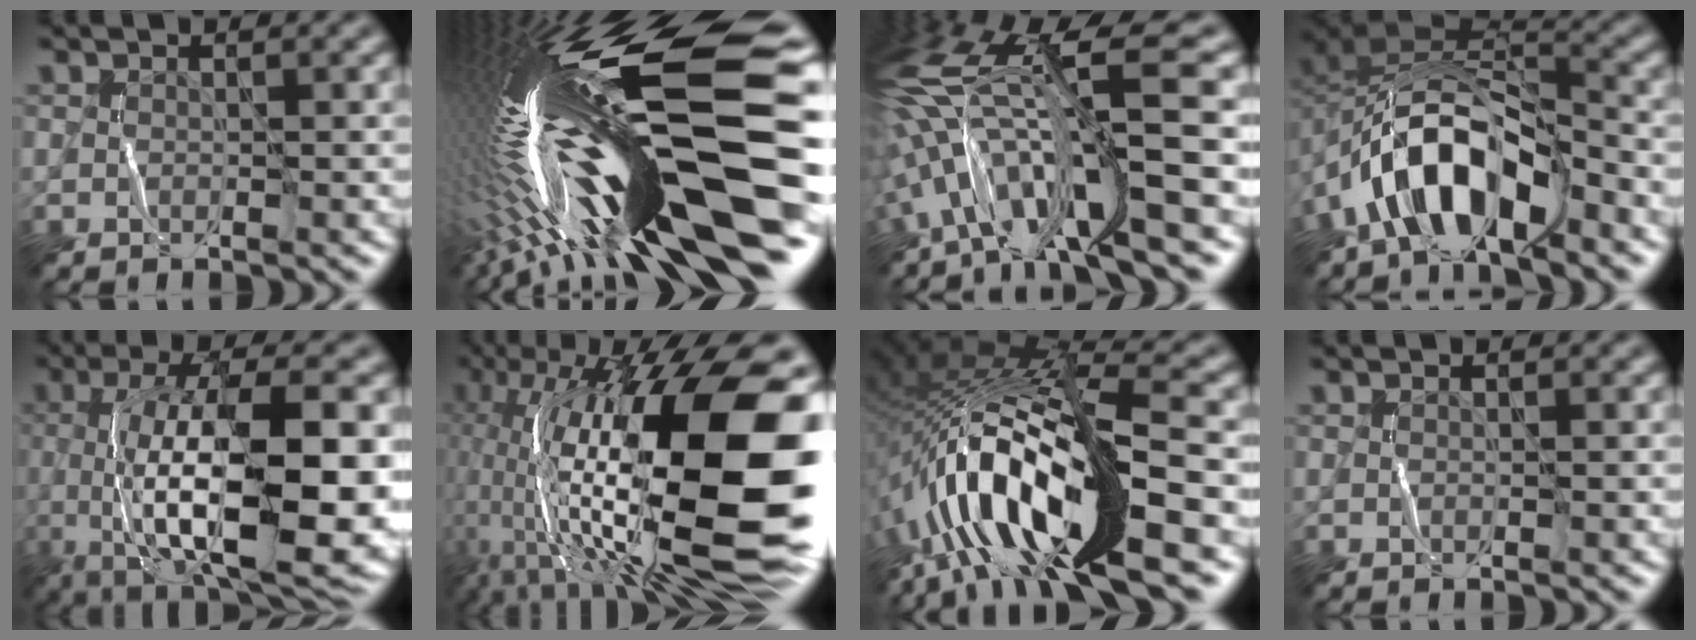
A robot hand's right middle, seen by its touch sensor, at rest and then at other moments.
{"total": 19.6, "force": [-2.7, 4.5, 18.9], "torque": [-0.338, -0.007, -0.056]}
{"total": 13.4, "force": [-1.1, 2.8, 13.1], "torque": [-0.249, 0.028, -0.004]}
{"total": 9.1, "force": [-4.8, 4.1, 6.6], "torque": [-0.114, 0.011, -0.092]}
{"total": 16.0, "force": [-2.8, 6.0, 14.6], "torque": [-0.230, 0.003, -0.043]}
{"total": 19.7, "force": [2.0, 8.2, 17.8], "torque": [-0.324, 0.017, 0.030]}
{"total": 15.7, "force": [-4.9, 4.8, 14.1], "torque": [-0.274, 0.029, -0.093]}
{"total": 0.0}